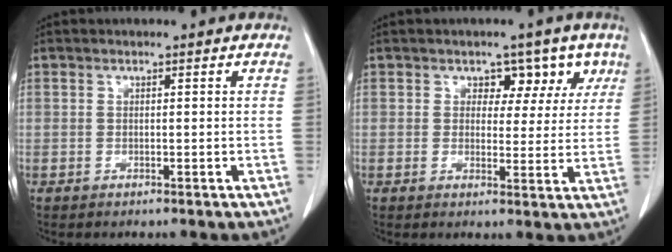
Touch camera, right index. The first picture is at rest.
{"total": 5.4, "force": [2.9, 3.9, 2.3], "torque": [-0.005, 0.012, 0.034]}